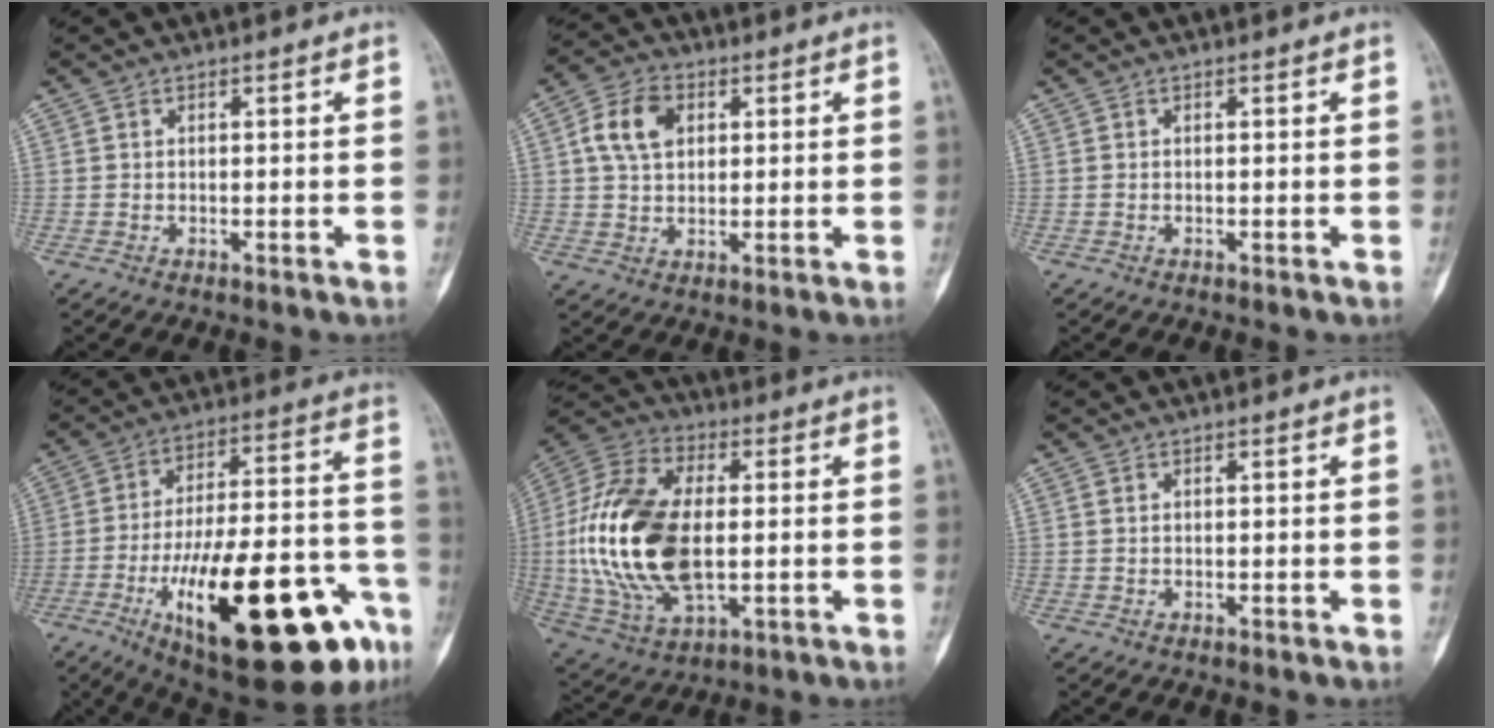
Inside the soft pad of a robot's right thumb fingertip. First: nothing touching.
{"total": 8.7, "force": [2.3, 6.1, 5.8], "torque": [-0.094, 0.006, 0.038]}
{"total": 0.0}
{"total": 31.4, "force": [-13.8, 10.5, 26.2], "torque": [-0.356, 0.055, -0.195]}
{"total": 23.6, "force": [-0.2, 13.1, 19.6], "torque": [-0.408, -0.001, 0.003]}
{"total": 0.7, "force": [0.3, 0.5, 0.5], "torque": [-0.013, 0.003, 0.007]}